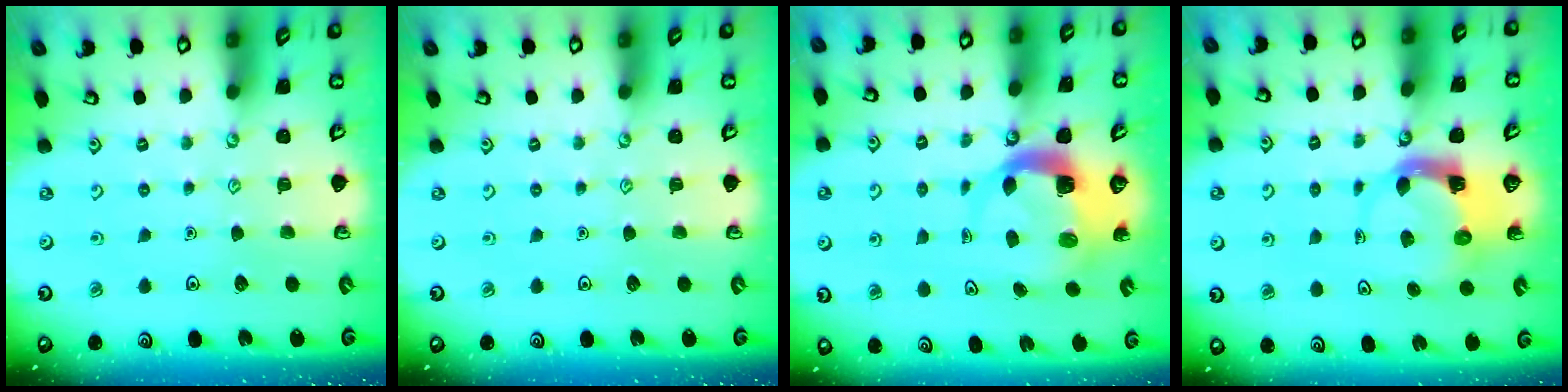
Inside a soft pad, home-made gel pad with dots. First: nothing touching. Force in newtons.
{"total": 0.0}
{"total": 5.1, "press": 5.1, "slide": 0.7}
{"total": 5.4, "press": 5.3, "slide": 1.0}